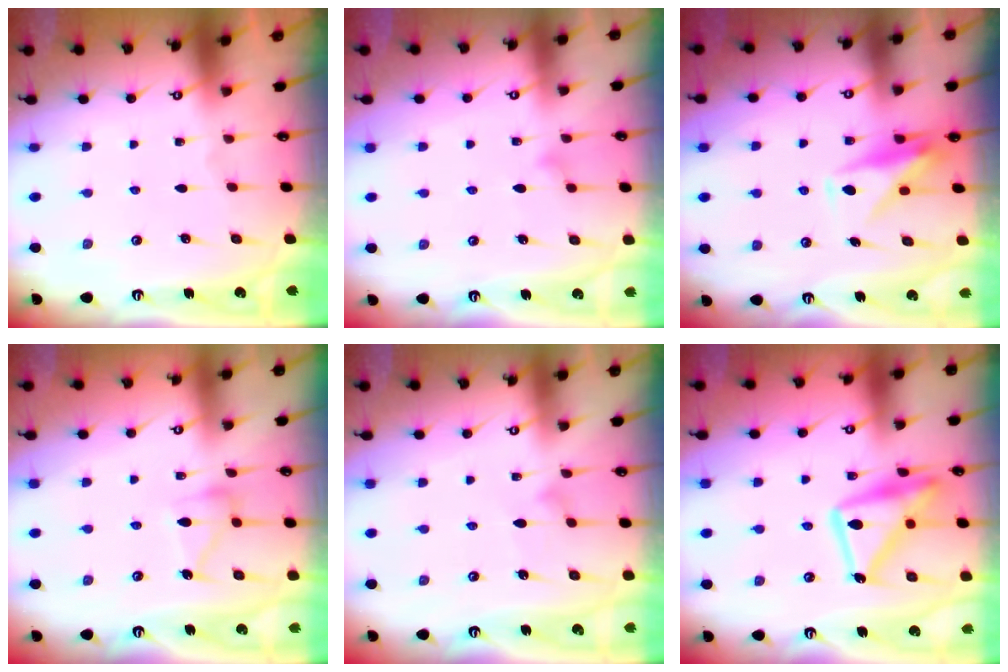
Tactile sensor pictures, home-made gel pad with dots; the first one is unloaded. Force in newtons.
{"total": 9.0, "press": 9.0, "slide": 0.5}
{"total": 10.2, "press": 10.2, "slide": 0.6}
{"total": 11.4, "press": 11.4, "slide": 0.5}
{"total": 6.0, "press": 6.0, "slide": 0.4}
{"total": 17.7, "press": 17.6, "slide": 1.3}